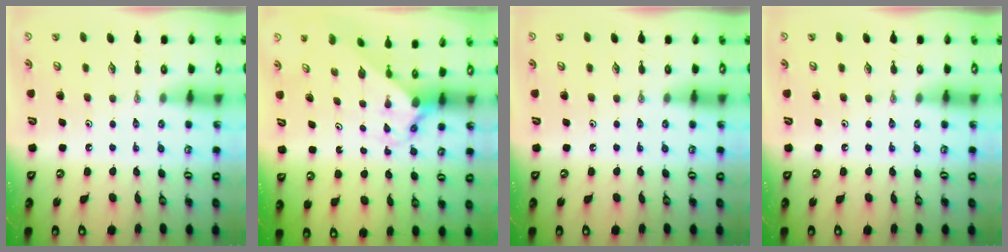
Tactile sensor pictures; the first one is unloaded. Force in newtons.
{"total": 1.7, "press": 1.7, "slide": 0.1}
{"total": 0.0}
{"total": 0.0}